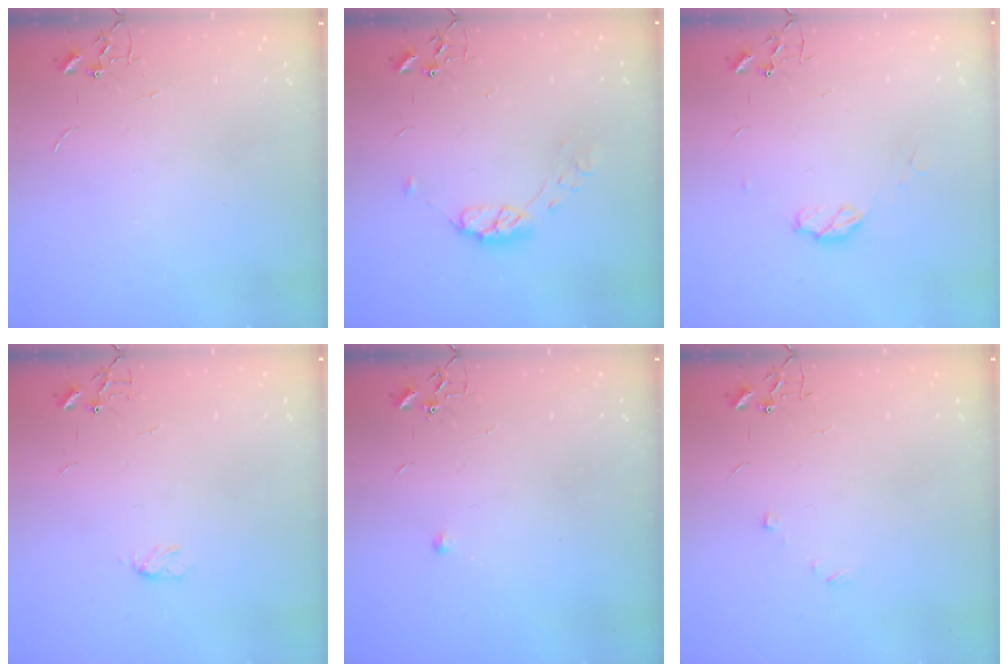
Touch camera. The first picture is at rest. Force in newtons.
{"total": 8.7, "press": 8.7, "slide": 0.1}
{"total": 6.3, "press": 6.2, "slide": 0.5}
{"total": 3.4, "press": 3.4, "slide": 0.5}
{"total": 5.0, "press": 5.0, "slide": 0.7}
{"total": 5.7, "press": 5.6, "slide": 0.6}